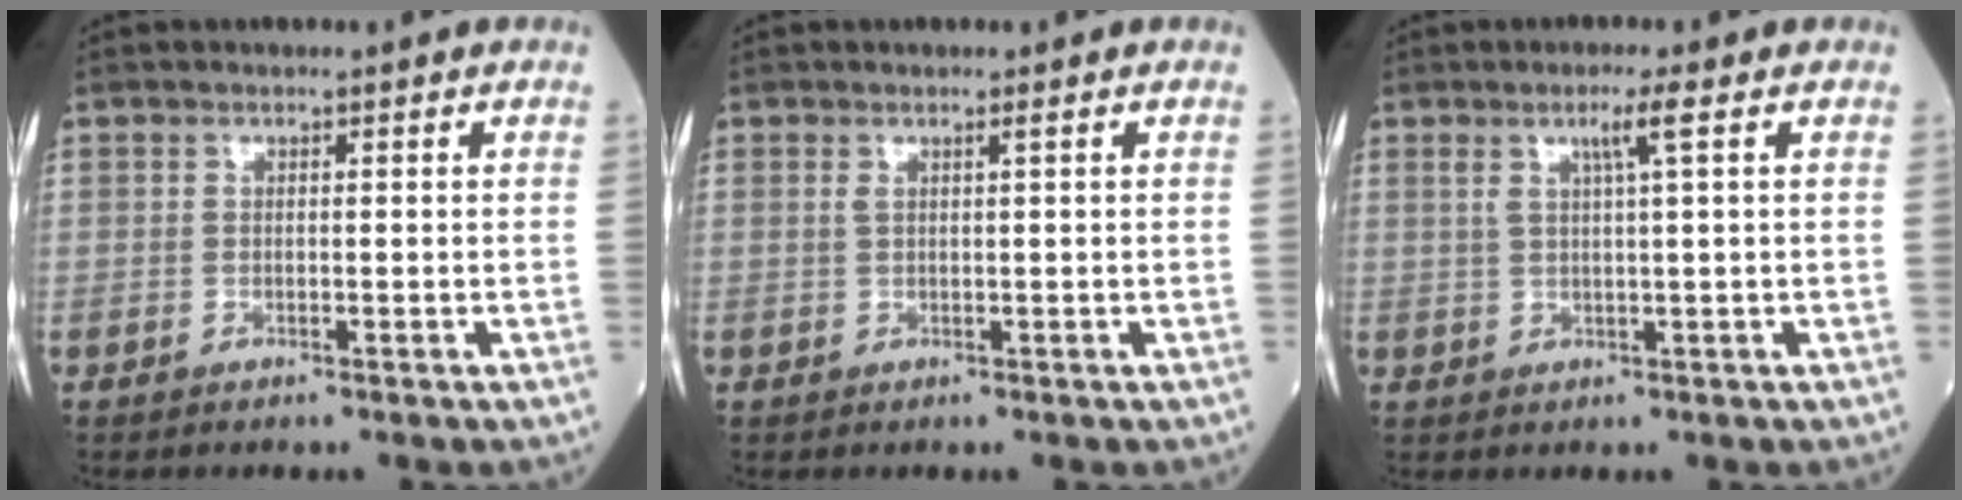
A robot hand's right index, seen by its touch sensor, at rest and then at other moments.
{"total": 1.0, "force": [0.5, -0.1, 0.8], "torque": [-0.023, 0.007, 0.014]}
{"total": 3.3, "force": [1.5, -0.6, 2.9], "torque": [-0.059, 0.002, 0.032]}